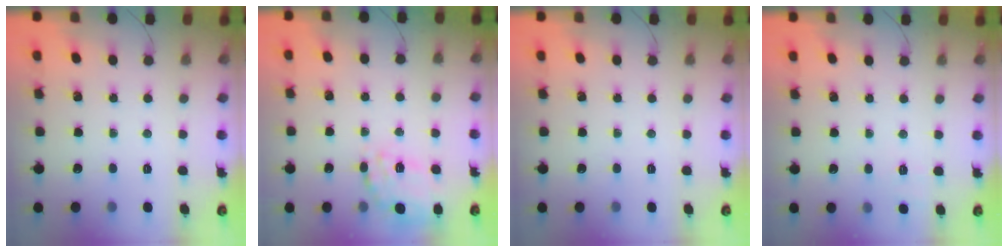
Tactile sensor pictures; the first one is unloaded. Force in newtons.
{"total": 17.7, "press": 17.5, "slide": 2.9}
{"total": 0.0}
{"total": 6.4, "press": 6.1, "slide": 1.9}